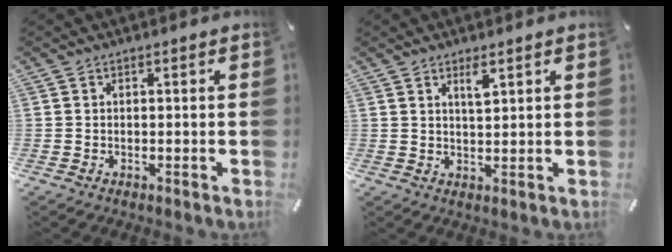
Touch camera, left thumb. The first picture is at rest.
{"total": 3.1, "force": [1.9, 0.7, 2.3], "torque": [-0.041, -0.001, 0.031]}